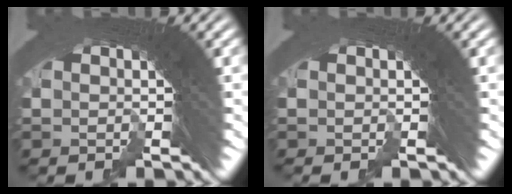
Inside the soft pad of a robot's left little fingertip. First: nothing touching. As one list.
[{"total": 0.8, "force": [0.6, 0.4, 0.1], "torque": [-0.004, -0.001, 0.011]}]